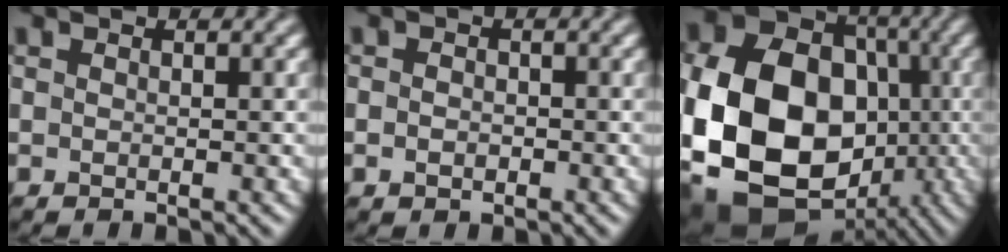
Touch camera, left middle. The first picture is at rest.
{"total": 1.2, "force": [-0.3, 0.8, 0.7], "torque": [-0.012, -0.001, -0.007]}
{"total": 18.4, "force": [-3.6, 14.7, 10.5], "torque": [-0.210, -0.032, -0.080]}